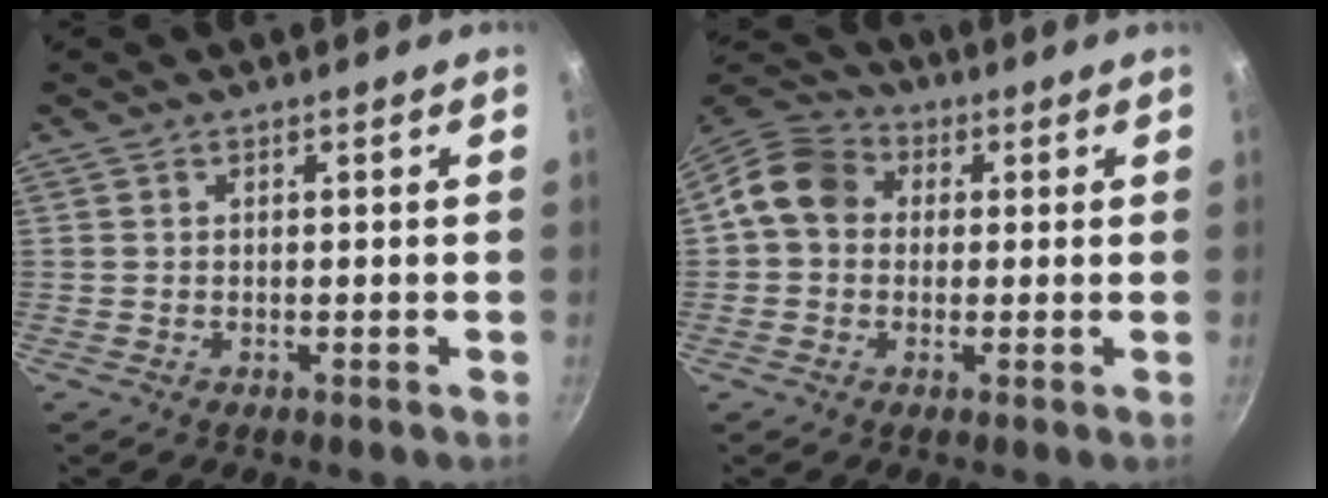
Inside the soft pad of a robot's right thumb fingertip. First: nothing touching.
{"total": 8.9, "force": [1.1, 7.5, 4.7], "torque": [-0.057, 0.022, -0.003]}